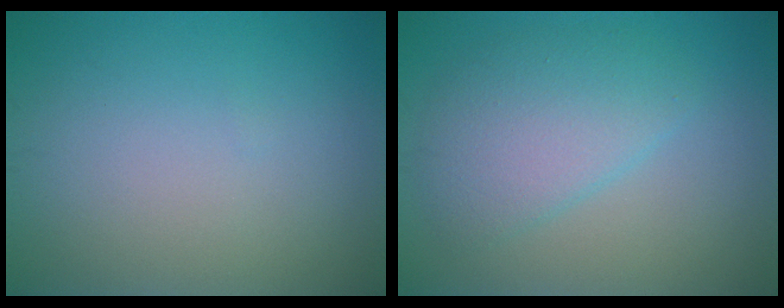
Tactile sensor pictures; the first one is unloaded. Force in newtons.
{"total": 4.0, "press": 4.0, "slide": 0.2}